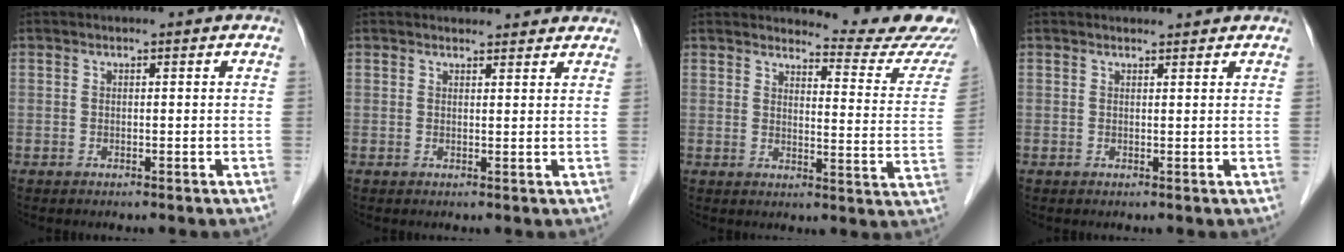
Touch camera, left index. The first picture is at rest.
{"total": 5.2, "force": [4.9, 1.6, 0.9], "torque": [-0.005, 0.011, 0.049]}
{"total": 14.3, "force": [14.1, 0.5, 2.2], "torque": [-0.012, -0.104, 0.141]}
{"total": 2.5, "force": [2.4, 0.5, 0.4], "torque": [-0.011, 0.011, 0.028]}